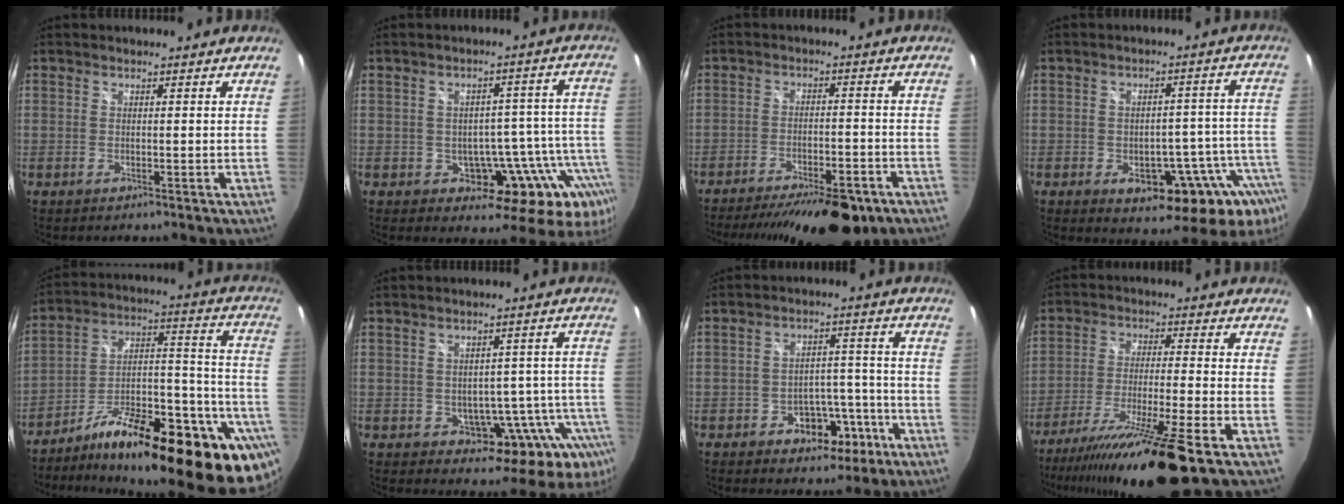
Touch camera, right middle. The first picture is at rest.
{"total": 14.6, "force": [-6.7, 9.3, 9.0], "torque": [-0.098, 0.014, -0.077]}
{"total": 18.6, "force": [-14.1, 5.9, 10.6], "torque": [-0.197, -0.031, -0.197]}
{"total": 17.1, "force": [-9.3, 7.6, 12.2], "torque": [-0.141, -0.016, -0.116]}
{"total": 30.3, "force": [-19.7, 8.2, 21.6], "torque": [-0.264, 0.007, -0.294]}
{"total": 12.2, "force": [-6.0, 7.9, 7.1], "torque": [-0.082, 0.009, -0.067]}
{"total": 7.9, "force": [-4.5, 5.4, 3.6], "torque": [-0.059, 0.027, -0.047]}
{"total": 18.1, "force": [-13.5, -0.5, 12.2], "torque": [-0.236, -0.047, -0.226]}